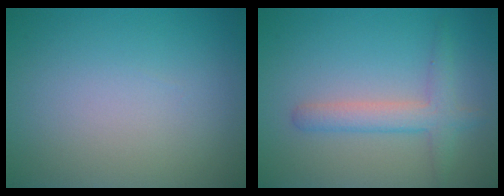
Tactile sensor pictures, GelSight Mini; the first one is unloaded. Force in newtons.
{"total": 2.8, "press": 2.8, "slide": 0.1}